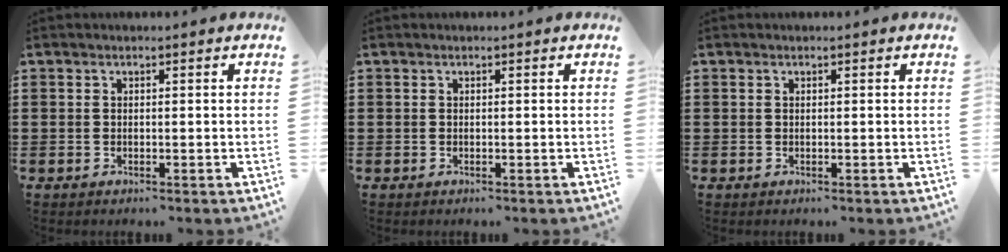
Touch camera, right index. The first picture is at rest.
{"total": 0.0}
{"total": 0.0}